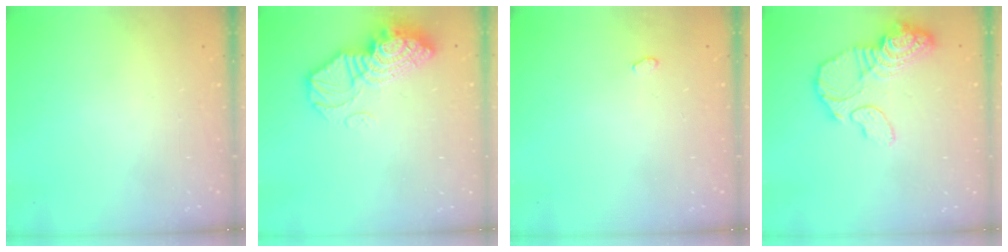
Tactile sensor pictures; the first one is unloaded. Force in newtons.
{"total": 13.8, "press": 13.7, "slide": 1.6}
{"total": 5.9, "press": 2.8, "slide": 5.2}
{"total": 16.0, "press": 15.9, "slide": 1.4}